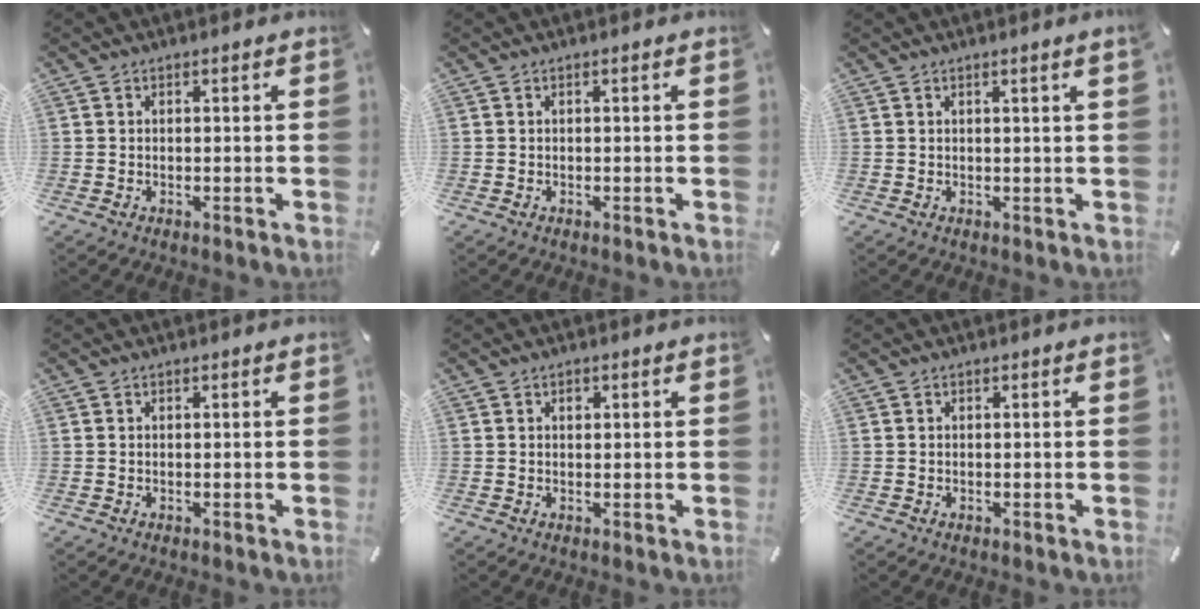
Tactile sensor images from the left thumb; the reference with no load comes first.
{"total": 0.0}
{"total": 1.2, "force": [0.7, -0.2, 1.0], "torque": [-0.017, -0.003, 0.012]}
{"total": 0.0}
{"total": 1.0, "force": [0.4, 0.8, 0.5], "torque": [0.005, -0.004, 0.004]}
{"total": 0.0}